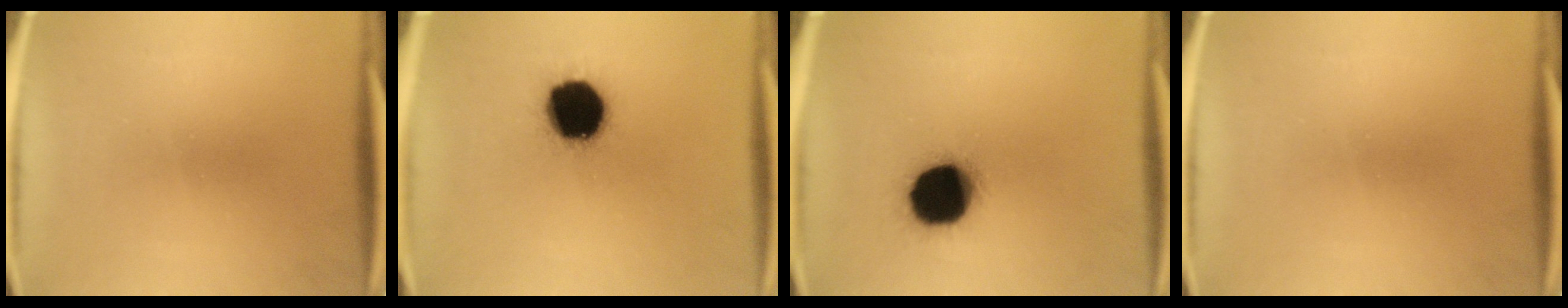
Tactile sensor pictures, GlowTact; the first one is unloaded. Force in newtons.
{"total": 19.1}
{"total": 18.5}
{"total": 0.0}